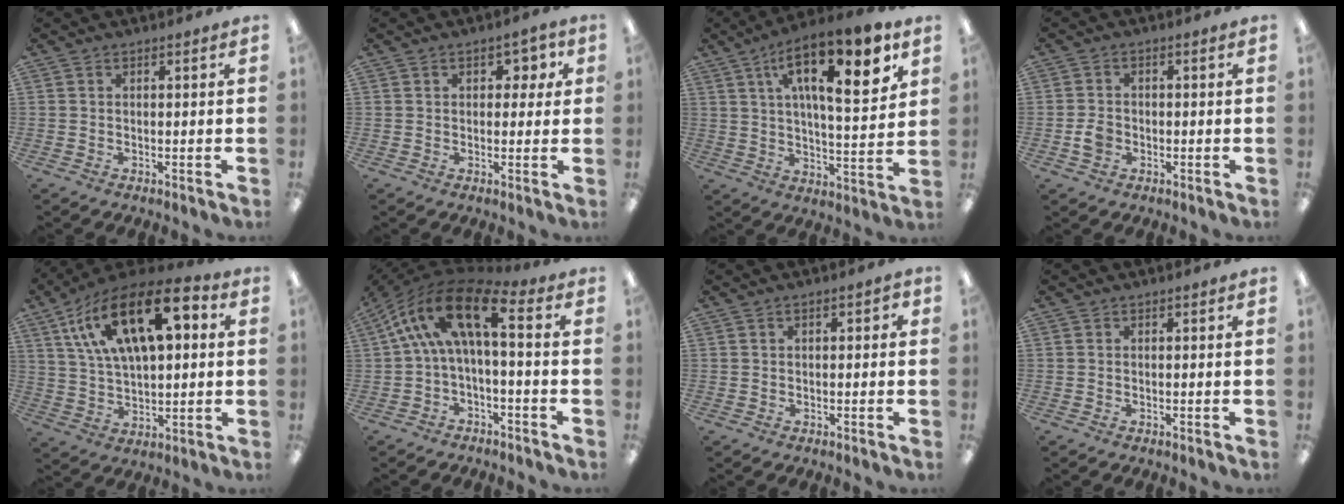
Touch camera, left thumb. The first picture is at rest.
{"total": 5.3, "force": [1.8, 3.1, 3.8], "torque": [-0.047, 0.000, 0.023]}
{"total": 19.6, "force": [9.7, 6.9, 15.5], "torque": [-0.235, -0.033, 0.145]}
{"total": 3.3, "force": [-0.8, 2.6, 1.9], "torque": [-0.033, 0.006, -0.013]}
{"total": 20.9, "force": [9.4, 10.1, 15.8], "torque": [-0.279, -0.026, 0.159]}
{"total": 17.1, "force": [2.9, 7.8, 14.9], "torque": [-0.277, -0.002, 0.049]}
{"total": 1.8, "force": [0.0, 1.1, 1.4], "torque": [-0.017, 0.003, -0.001]}
{"total": 0.0}